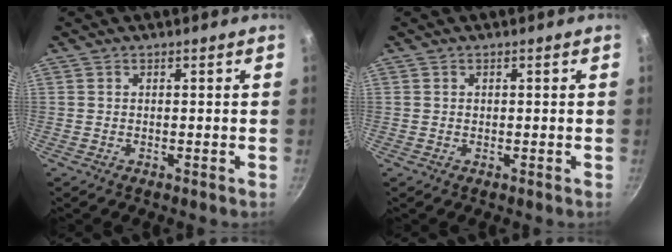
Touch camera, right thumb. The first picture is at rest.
{"total": 0.0}